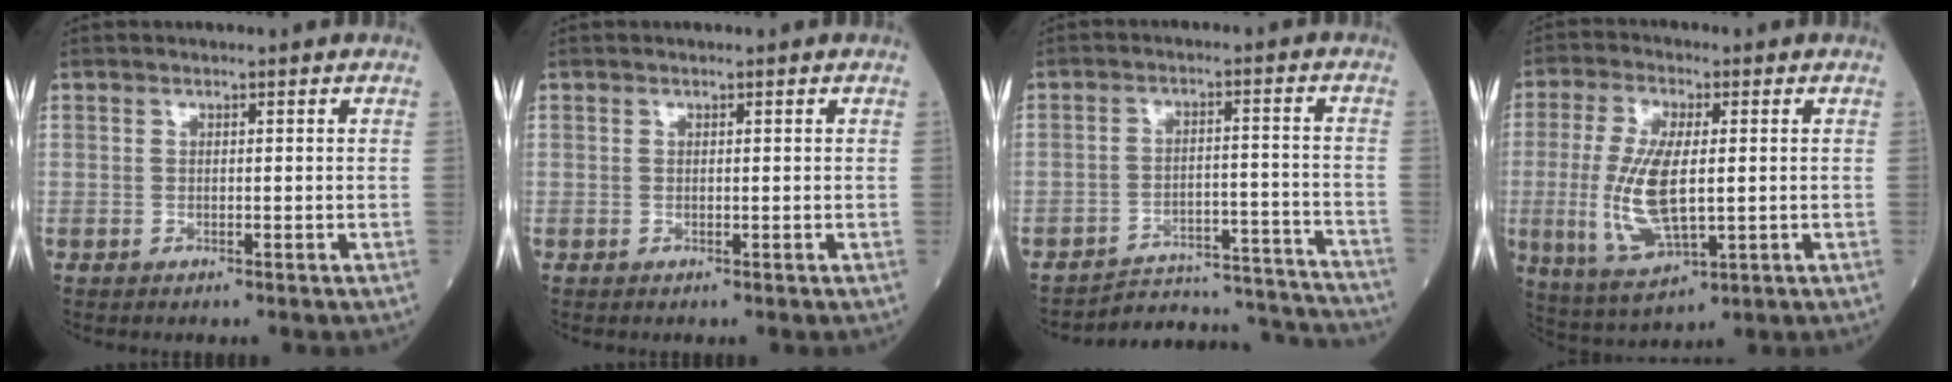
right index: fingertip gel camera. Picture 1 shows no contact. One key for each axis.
{"total": 0.0}
{"total": 15.4, "fx": -15.3, "fy": 0.9, "fz": 0.4, "tx": 0.018, "ty": 0.034, "tz": -0.201}
{"total": 11.8, "fx": -0.7, "fy": 3.9, "fz": 11.2, "tx": -0.245, "ty": -0.012, "tz": -0.005}